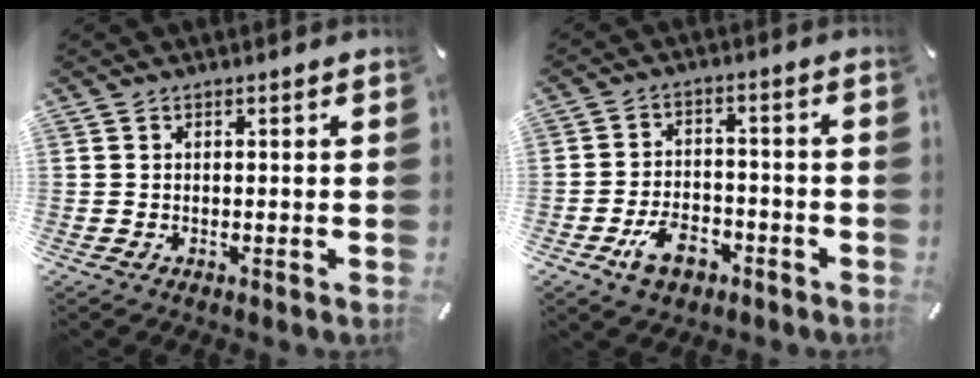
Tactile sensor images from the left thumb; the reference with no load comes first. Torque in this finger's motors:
{"motor_torque": [-0.02, 0.82, 0.22, 0.00, 0.20]}